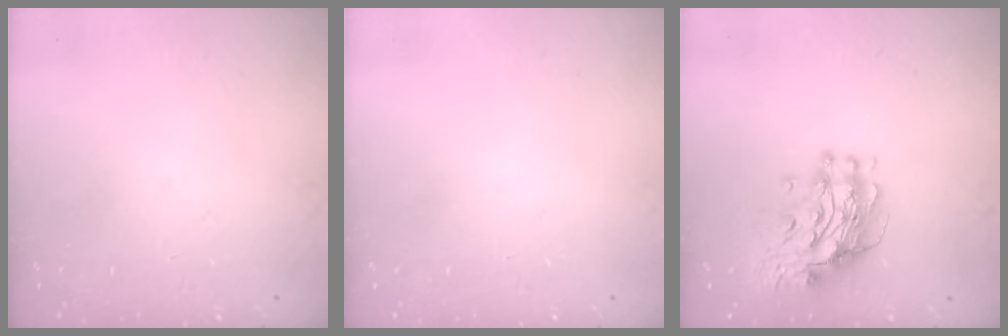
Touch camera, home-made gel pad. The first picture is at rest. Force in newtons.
{"total": 0.0}
{"total": 11.7, "press": 11.7, "slide": 1.1}